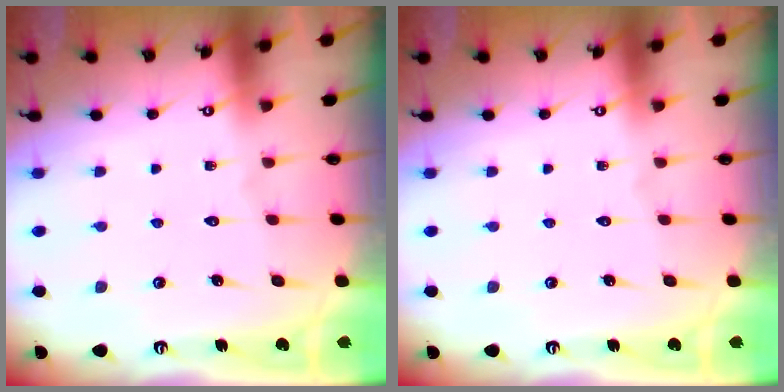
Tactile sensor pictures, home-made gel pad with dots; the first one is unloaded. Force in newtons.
{"total": 0.0}